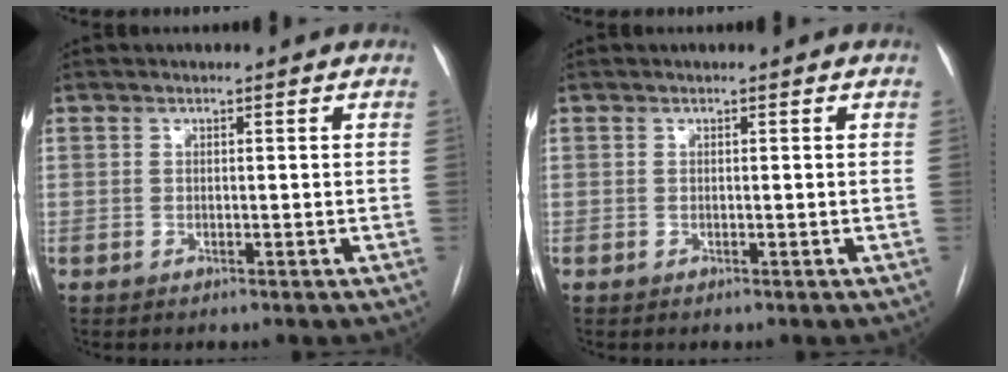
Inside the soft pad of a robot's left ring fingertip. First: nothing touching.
{"total": 0.0}